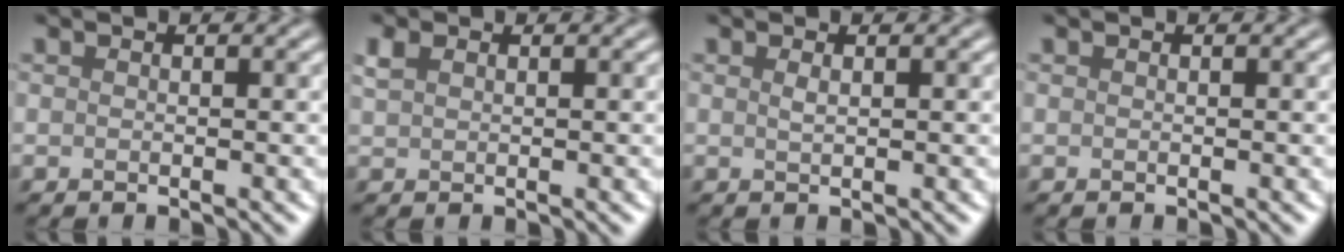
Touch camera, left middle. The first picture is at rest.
{"total": 1.4, "force": [0.8, 0.8, 0.7], "torque": [-0.019, 0.005, 0.019]}
{"total": 0.7, "force": [0.4, 0.2, 0.6], "torque": [-0.010, 0.001, 0.006]}
{"total": 0.0}